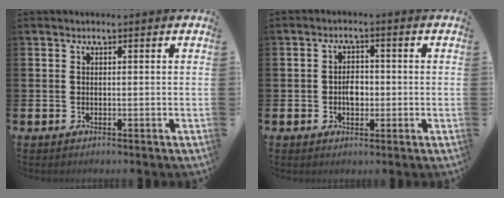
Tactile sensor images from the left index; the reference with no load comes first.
{"total": 2.9, "force": [-0.4, 2.0, 2.1], "torque": [-0.021, -0.002, -0.013]}